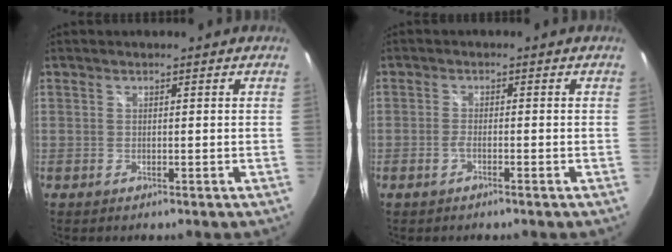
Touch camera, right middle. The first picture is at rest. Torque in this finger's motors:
{"motor_torque": [-0.04, 0.00, 0.06, -0.01]}